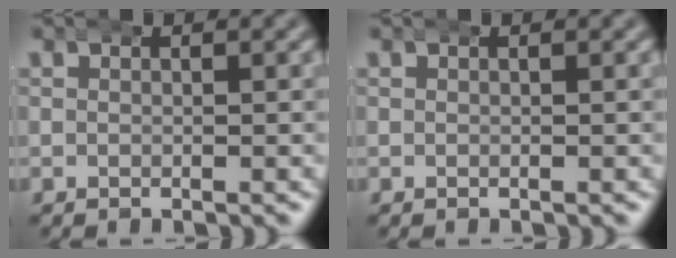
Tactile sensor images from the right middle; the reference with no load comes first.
{"total": 0.0}